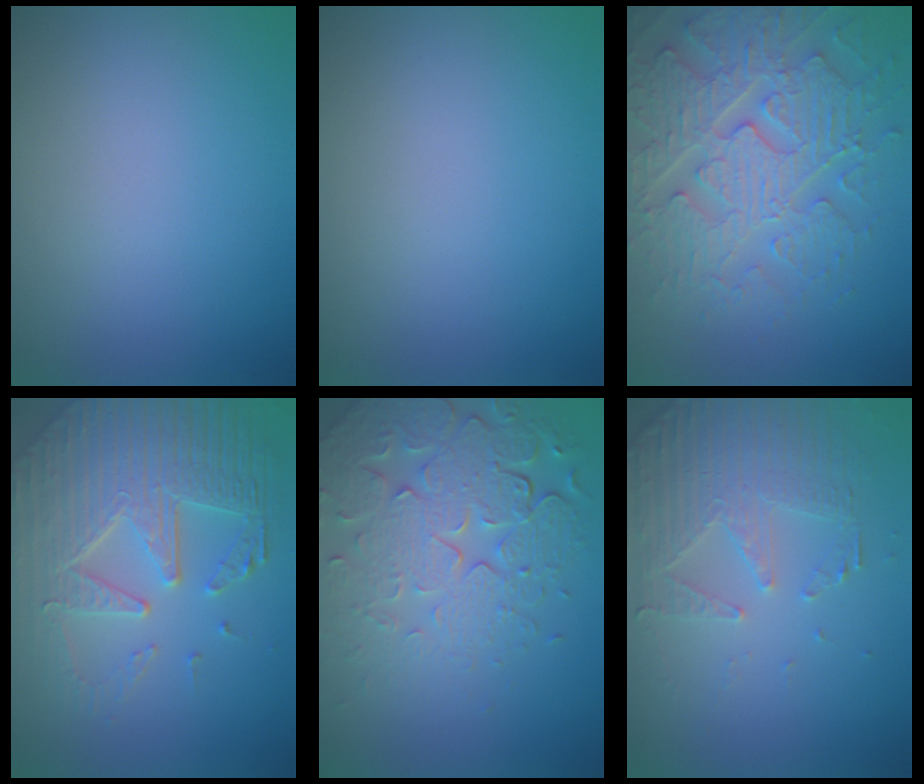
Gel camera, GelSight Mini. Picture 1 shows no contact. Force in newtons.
{"total": 0.0}
{"total": 7.0, "press": 5.9, "slide": 3.8}
{"total": 8.5, "press": 6.0, "slide": 6.0}
{"total": 8.1, "press": 5.8, "slide": 5.7}
{"total": 4.7, "press": 3.4, "slide": 3.2}